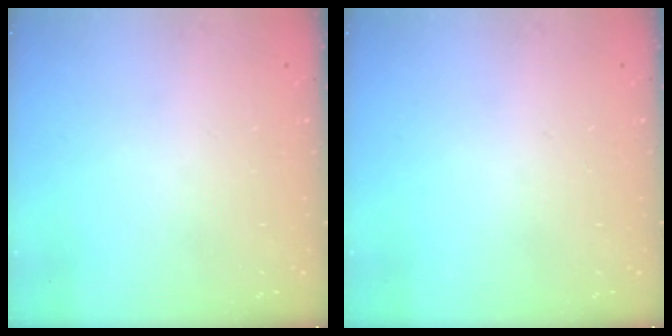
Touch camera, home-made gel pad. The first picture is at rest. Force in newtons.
{"total": 0.0}